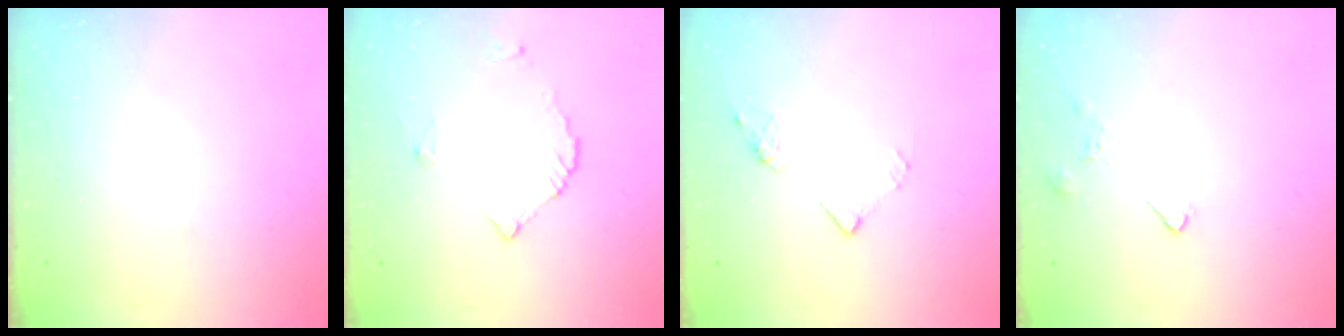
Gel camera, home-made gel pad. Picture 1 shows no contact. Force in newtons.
{"total": 3.1, "press": 3.1, "slide": 0.3}
{"total": 7.9, "press": 7.9, "slide": 0.8}
{"total": 4.3, "press": 4.2, "slide": 0.8}